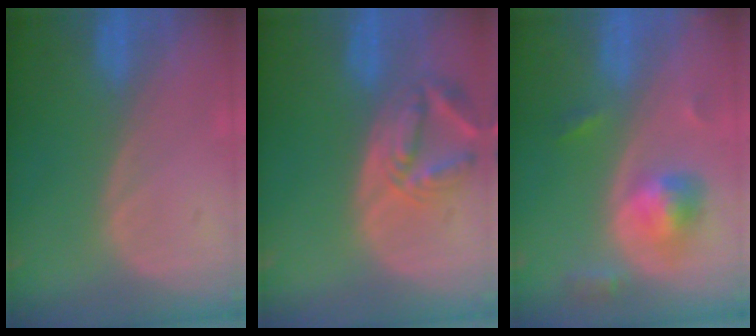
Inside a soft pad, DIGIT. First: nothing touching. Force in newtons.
{"total": 6.8, "press": 6.3, "slide": 2.6}
{"total": 5.6, "press": 5.2, "slide": 2.0}